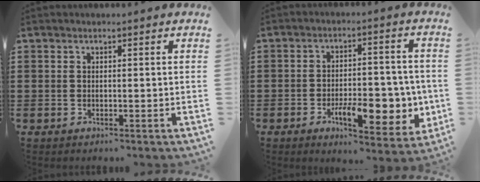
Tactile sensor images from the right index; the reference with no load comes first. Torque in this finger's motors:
{"motor_torque": [2.14, 0.00, 0.72, 0.11]}